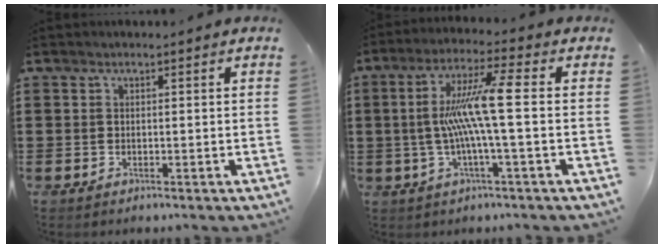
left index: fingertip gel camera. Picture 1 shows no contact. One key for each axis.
{"total": 10.1, "fx": 0.0, "fy": 0.5, "fz": 10.1, "tx": -0.206, "ty": -0.005, "tz": -0.011}